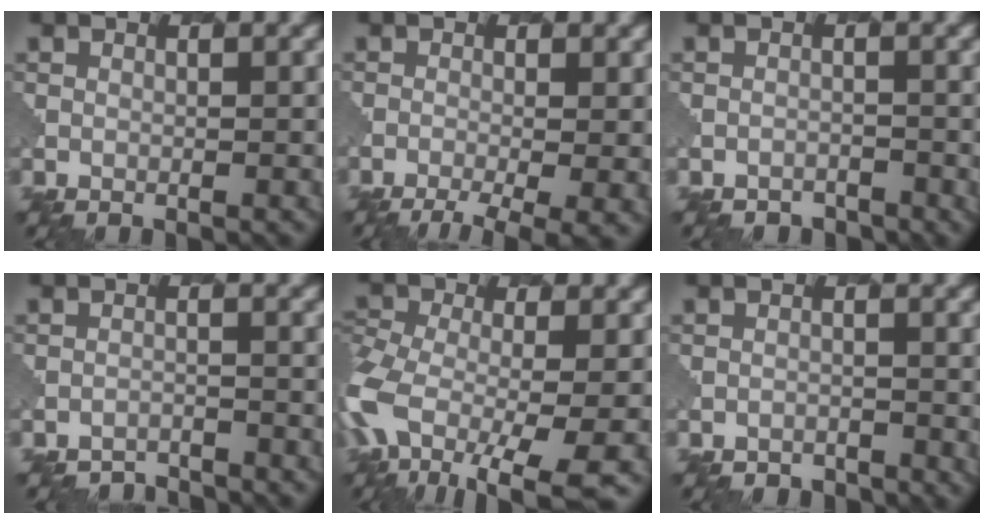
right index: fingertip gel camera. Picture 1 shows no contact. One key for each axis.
{"total": 5.6, "fx": -2.9, "fy": 1.8, "fz": 4.4, "tx": -0.061, "ty": -0.011, "tz": -0.039}
{"total": 1.6, "fx": -1.5, "fy": 0.6, "fz": -0.4, "tx": 0.007, "ty": 0.003, "tz": -0.020}
{"total": 3.0, "fx": -3.0, "fy": 0.3, "fz": -0.3, "tx": 0.006, "ty": -0.003, "tz": -0.047}
{"total": 10.0, "fx": -4.8, "fy": 4.7, "fz": 7.4, "tx": -0.169, "ty": -0.022, "tz": -0.087}
{"total": 1.3, "fx": -1.1, "fy": 0.6, "fz": -0.3, "tx": 0.004, "ty": 0.000, "tz": -0.016}